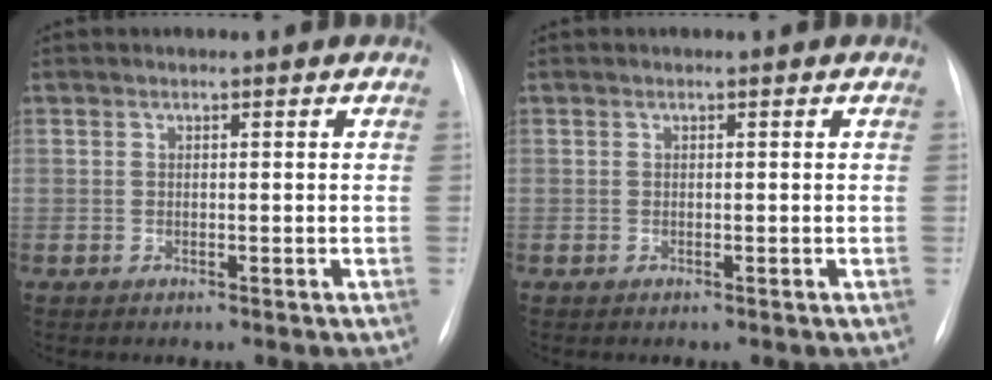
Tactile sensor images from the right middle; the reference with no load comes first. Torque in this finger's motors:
{"motor_torque": [-0.46, -0.36, -0.01, -0.01]}